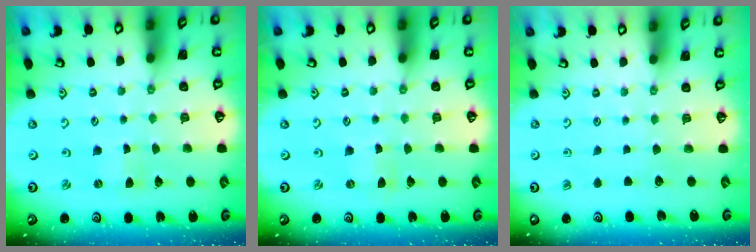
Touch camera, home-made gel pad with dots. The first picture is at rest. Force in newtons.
{"total": 0.0}
{"total": 0.0}